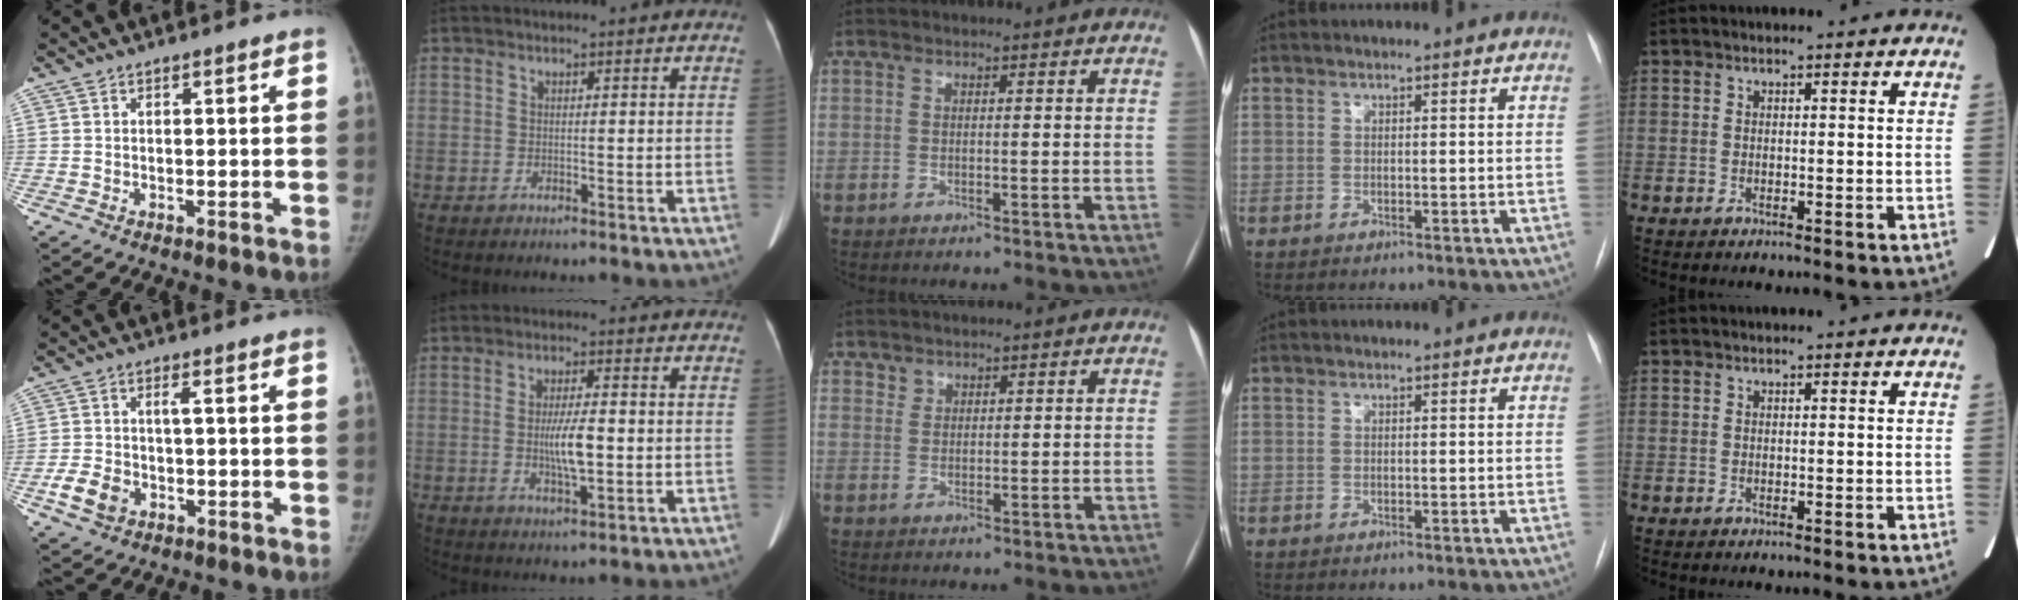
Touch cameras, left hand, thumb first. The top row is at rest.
{"thumb": {"total": 6.0, "force": [-2.3, 3.8, 4.1], "torque": [-0.077, 0.018, -0.035]}, "index": {"total": 5.8, "force": [-0.6, 1.1, 5.7], "torque": [-0.111, -0.003, -0.008]}, "middle": {"total": 1.3, "force": [1.0, 0.8, -0.2], "torque": [0.012, 0.001, 0.013]}}